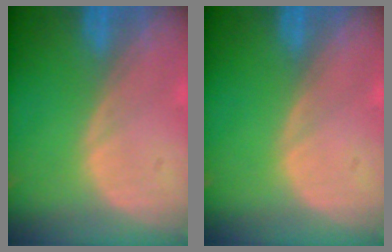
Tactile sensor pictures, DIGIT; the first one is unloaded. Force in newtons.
{"total": 0.0}